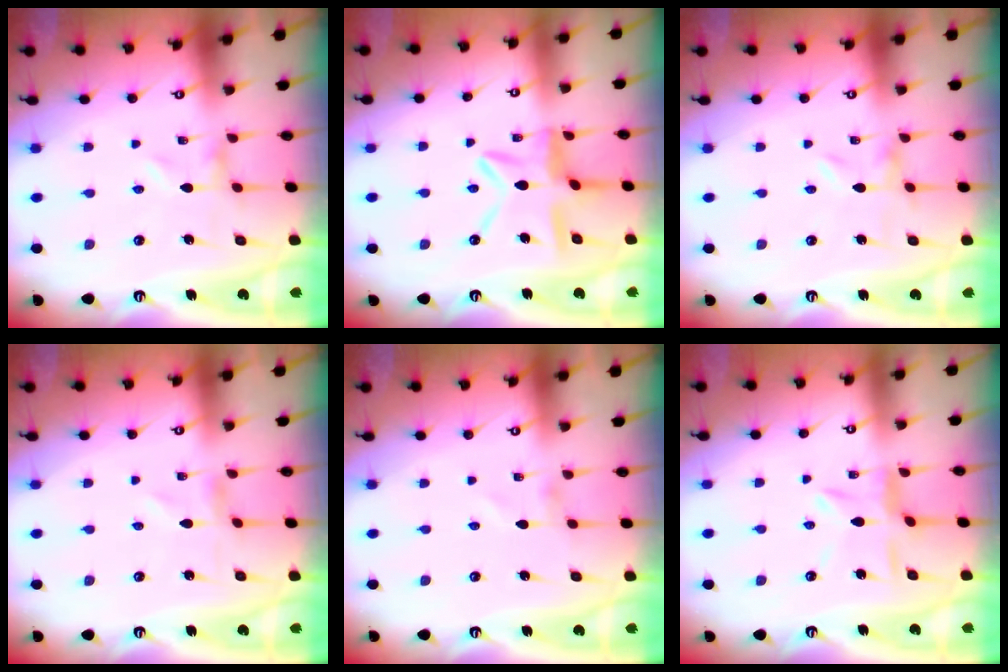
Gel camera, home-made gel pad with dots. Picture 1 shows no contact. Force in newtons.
{"total": 11.4, "press": 11.3, "slide": 0.9}
{"total": 0.0}
{"total": 0.0}
{"total": 0.9, "press": 0.9, "slide": 0.0}
{"total": 6.5, "press": 6.5, "slide": 0.6}